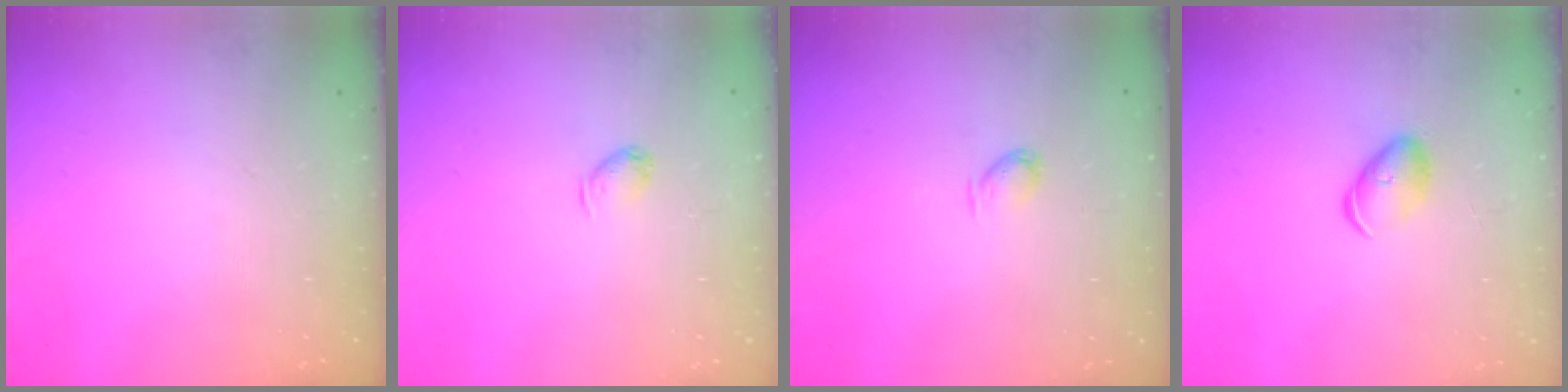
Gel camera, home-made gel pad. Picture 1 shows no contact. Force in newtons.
{"total": 3.5, "press": 3.5, "slide": 0.7}
{"total": 3.1, "press": 3.1, "slide": 0.6}
{"total": 6.4, "press": 6.3, "slide": 0.9}